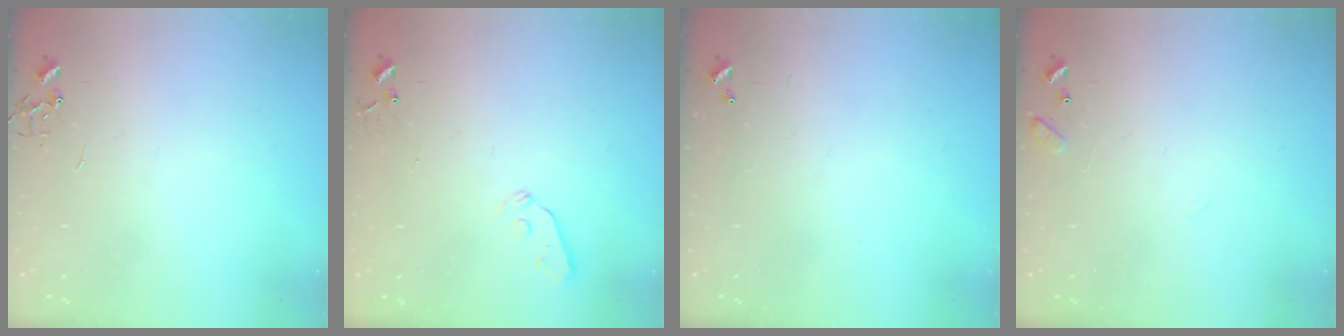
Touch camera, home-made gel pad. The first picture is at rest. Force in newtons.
{"total": 4.1, "press": 4.0, "slide": 0.6}
{"total": 0.0}
{"total": 8.4, "press": 8.4, "slide": 0.5}